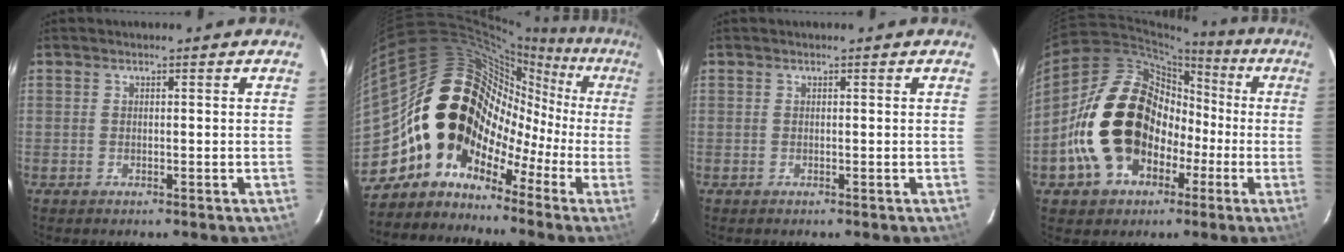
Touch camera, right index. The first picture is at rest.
{"total": 19.0, "force": [-6.1, 14.8, 10.2], "torque": [-0.164, 0.037, -0.120]}
{"total": 0.0}
{"total": 19.6, "force": [-3.3, 16.0, 10.8], "torque": [-0.235, 0.044, -0.026]}